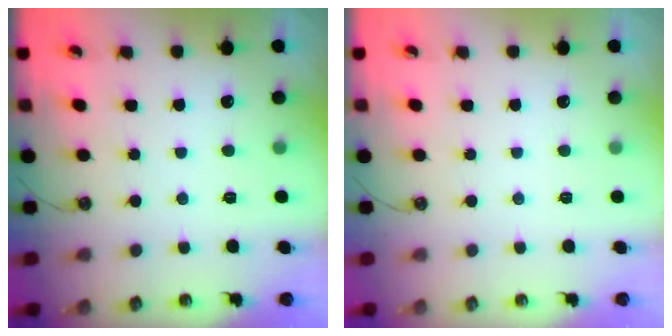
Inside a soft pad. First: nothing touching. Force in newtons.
{"total": 0.0}